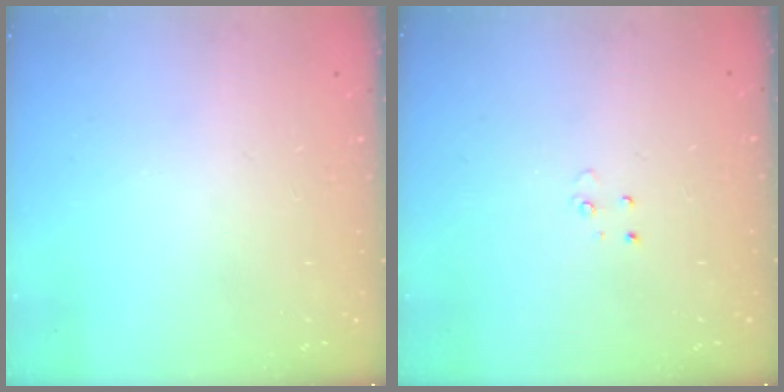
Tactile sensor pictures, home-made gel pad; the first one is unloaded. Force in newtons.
{"total": 3.0, "press": 2.9, "slide": 0.3}